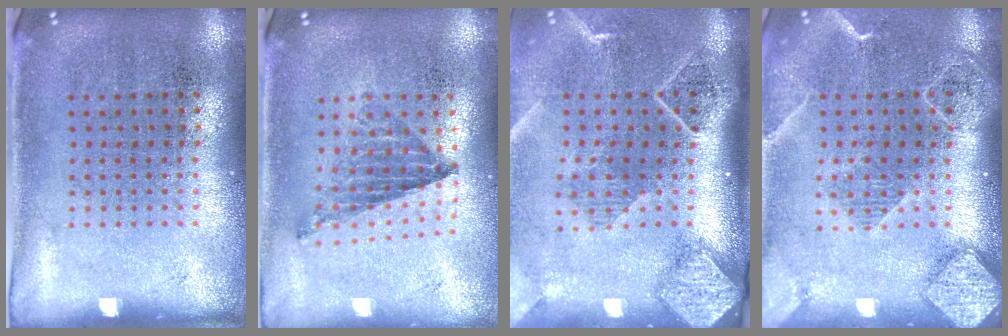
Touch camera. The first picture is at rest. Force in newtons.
{"total": 0.5, "press": 0.5, "slide": 0.1}
{"total": 2.7, "press": 2.0, "slide": 1.8}
{"total": 2.0, "press": 1.8, "slide": 0.8}